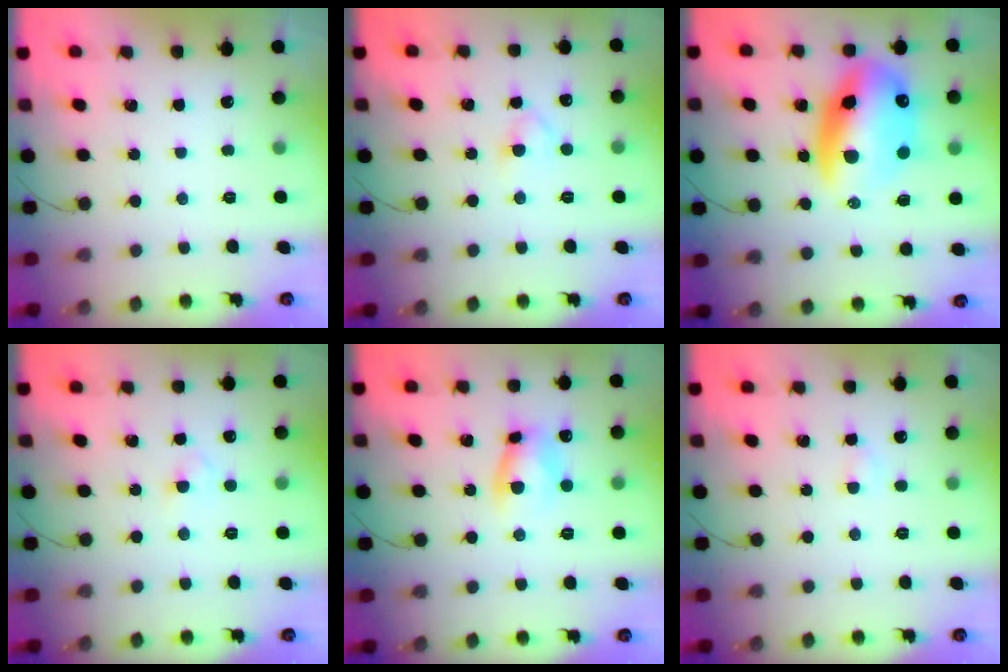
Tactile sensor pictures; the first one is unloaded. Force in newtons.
{"total": 2.5, "press": 2.3, "slide": 1.1}
{"total": 17.6, "press": 17.0, "slide": 4.3}
{"total": 2.2, "press": 2.0, "slide": 0.9}
{"total": 6.7, "press": 6.7, "slide": 0.2}
{"total": 2.6, "press": 2.4, "slide": 0.8}